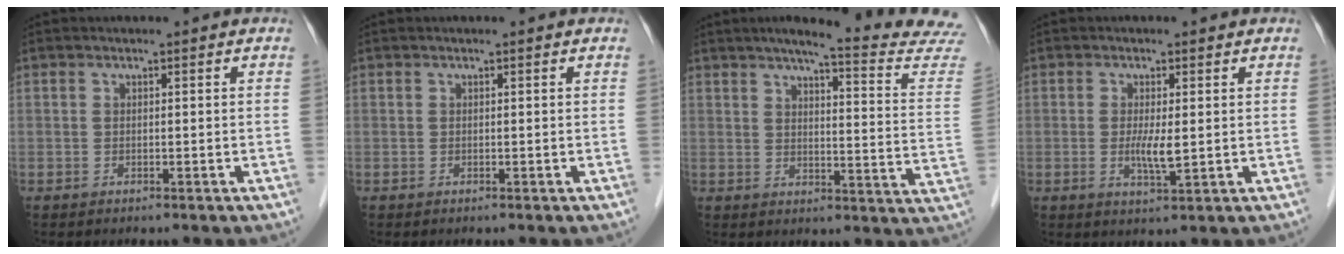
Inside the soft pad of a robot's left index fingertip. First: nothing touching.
{"total": 0.0}
{"total": 17.5, "force": [15.8, -0.6, 7.5], "torque": [-0.094, -0.079, 0.174]}
{"total": 3.4, "force": [-0.1, 0.5, 3.3], "torque": [-0.067, -0.010, 0.000]}